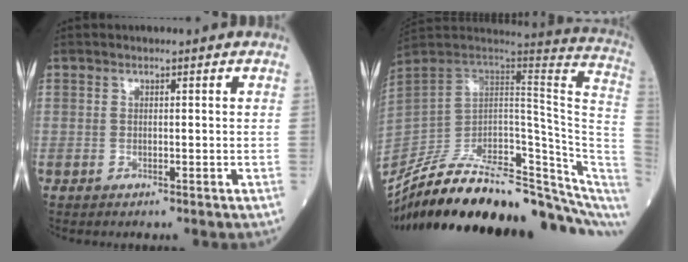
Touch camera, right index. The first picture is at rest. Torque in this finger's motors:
{"motor_torque": [0.54, -1.48, 0.48, 0.11]}